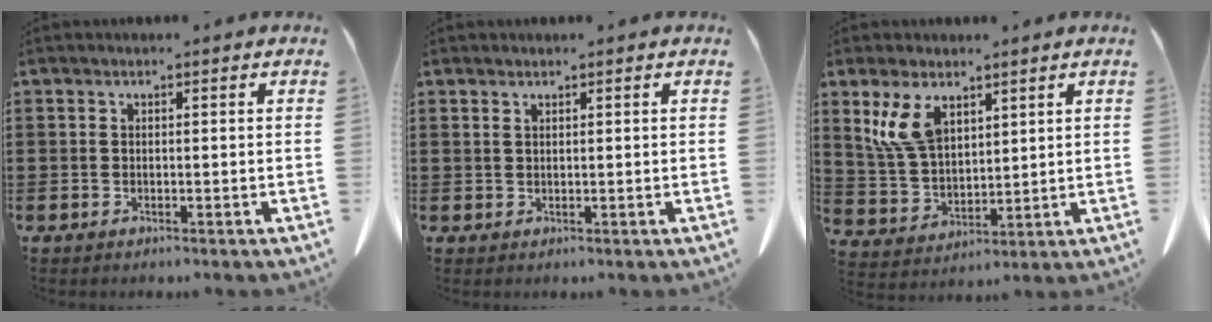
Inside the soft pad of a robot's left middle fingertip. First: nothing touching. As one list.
[{"total": 0.6, "force": [0.4, 0.1, 0.4], "torque": [-0.009, 0.000, 0.007]}, {"total": 8.1, "force": [4.4, 4.5, 5.1], "torque": [-0.130, 0.000, 0.079]}]